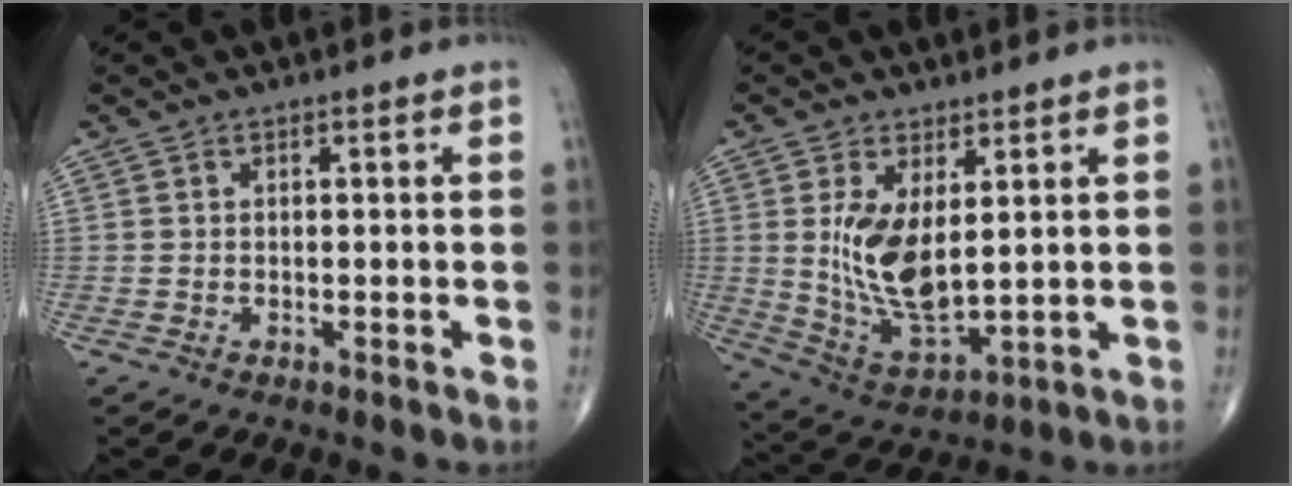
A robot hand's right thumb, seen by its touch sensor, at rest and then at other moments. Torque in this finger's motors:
{"motor_torque": [-0.45, 0.97, 1.17, 0.44, 0.13]}